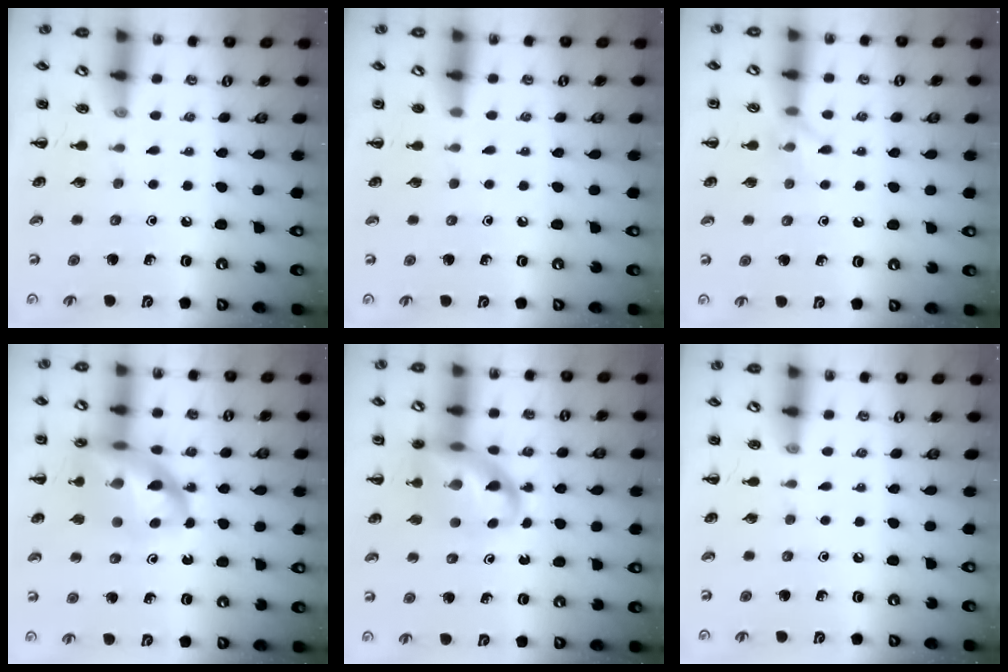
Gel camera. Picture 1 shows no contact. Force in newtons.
{"total": 0.7, "press": 0.7, "slide": 0.0}
{"total": 6.8, "press": 6.7, "slide": 1.0}
{"total": 19.8, "press": 19.4, "slide": 3.9}
{"total": 13.7, "press": 13.3, "slide": 3.3}
{"total": 0.0}